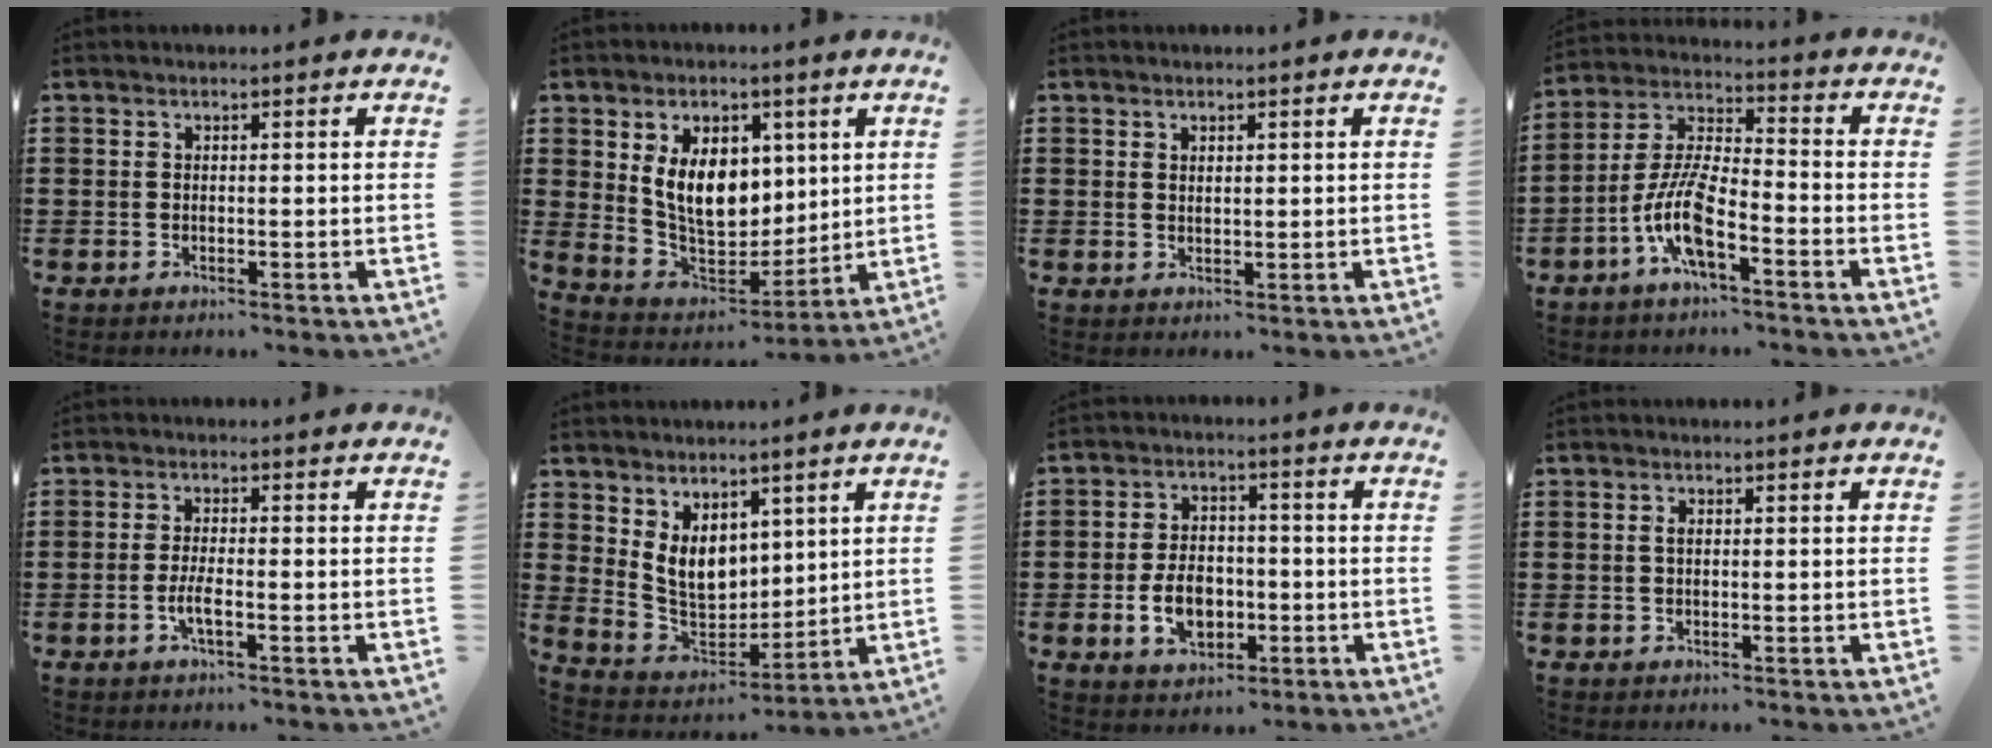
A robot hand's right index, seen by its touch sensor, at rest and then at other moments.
{"total": 10.0, "force": [2.5, 7.1, 6.6], "torque": [-0.137, 0.004, 0.044]}
{"total": 1.0, "force": [0.8, 0.5, 0.3], "torque": [-0.007, 0.004, 0.015]}
{"total": 9.3, "force": [-4.8, 2.5, 7.6], "torque": [-0.180, -0.006, -0.096]}
{"total": 2.7, "force": [-1.1, 0.4, 2.5], "torque": [-0.049, -0.002, -0.022]}
{"total": 7.6, "force": [3.5, 5.6, 3.9], "torque": [-0.095, -0.008, 0.068]}
{"total": 6.8, "force": [-1.8, 4.5, 4.7], "torque": [-0.082, 0.001, -0.037]}
{"total": 0.9, "force": [0.1, 0.4, 0.8], "torque": [-0.017, 0.001, 0.002]}